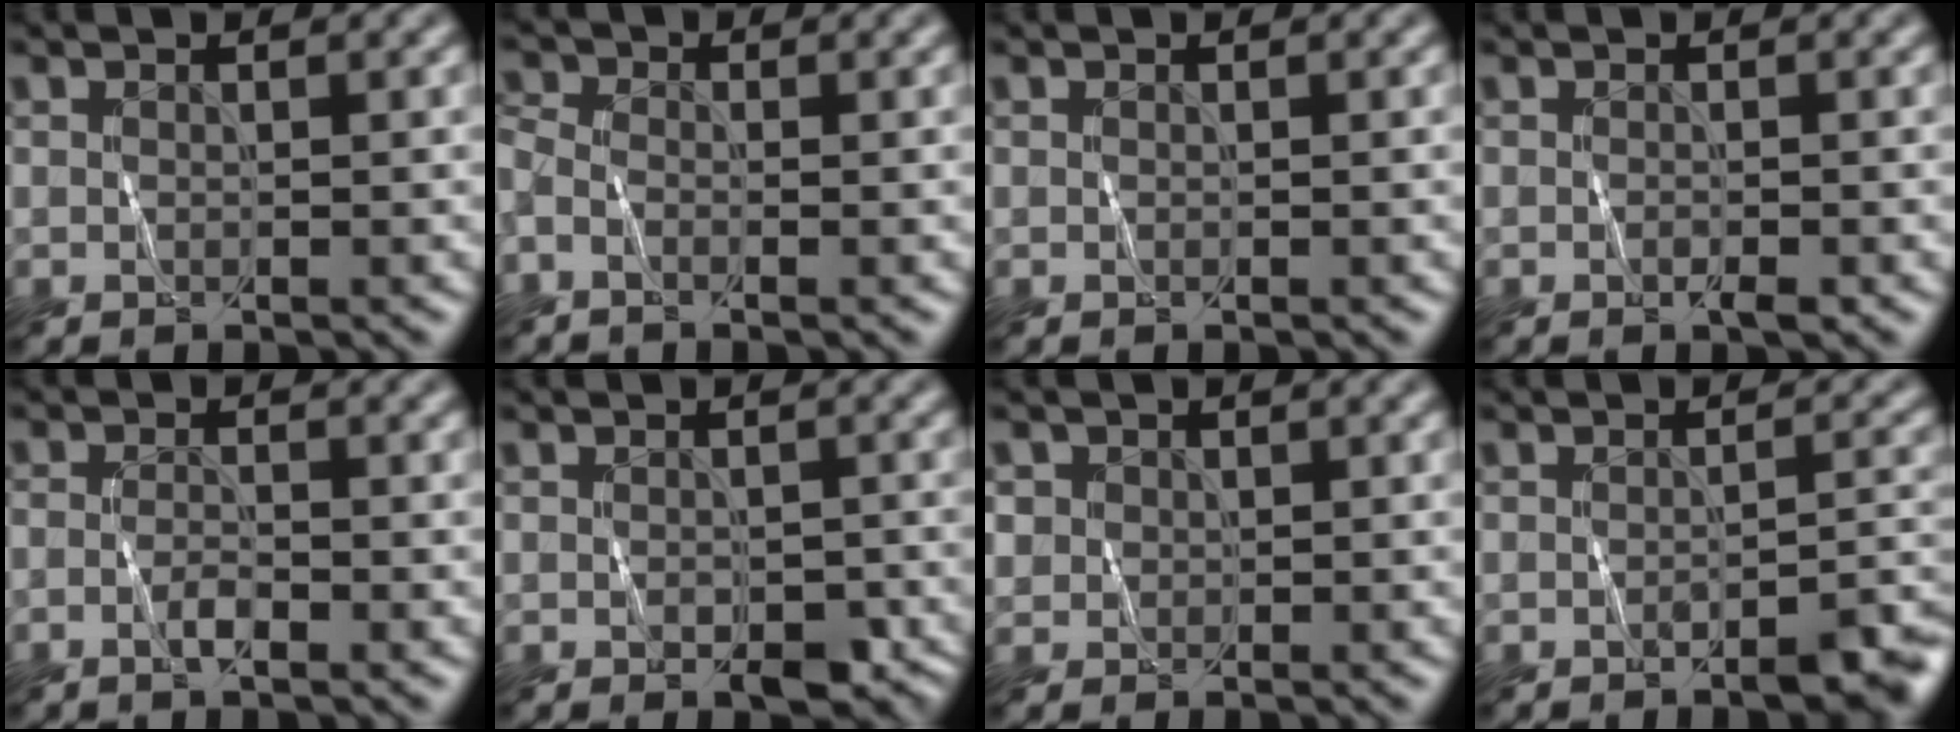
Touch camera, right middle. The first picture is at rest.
{"total": 2.0, "force": [-0.9, 1.2, 1.4], "torque": [-0.044, -0.003, -0.028]}
{"total": 0.0}
{"total": 1.0, "force": [-0.3, 0.3, 1.0], "torque": [-0.018, -0.001, -0.004]}
{"total": 1.5, "force": [-0.7, 0.4, 1.2], "torque": [-0.025, 0.000, -0.017]}
{"total": 2.9, "force": [-0.9, 1.8, 2.1], "torque": [-0.027, -0.007, -0.007]}
{"total": 1.1, "force": [0.3, 1.1, 0.1], "torque": [0.006, -0.004, 0.008]}
{"total": 3.3, "force": [-2.1, 0.8, 2.4], "torque": [-0.032, 0.005, -0.030]}